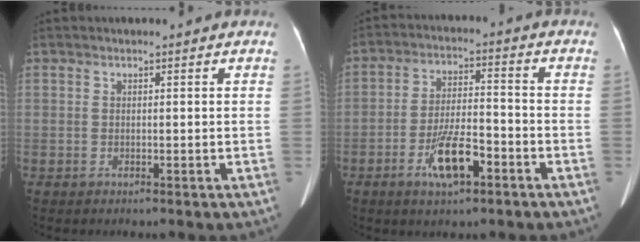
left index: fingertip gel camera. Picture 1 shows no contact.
{"total": 8.3, "force": [-4.2, 2.4, 6.7], "torque": [-0.132, 0.002, -0.074]}